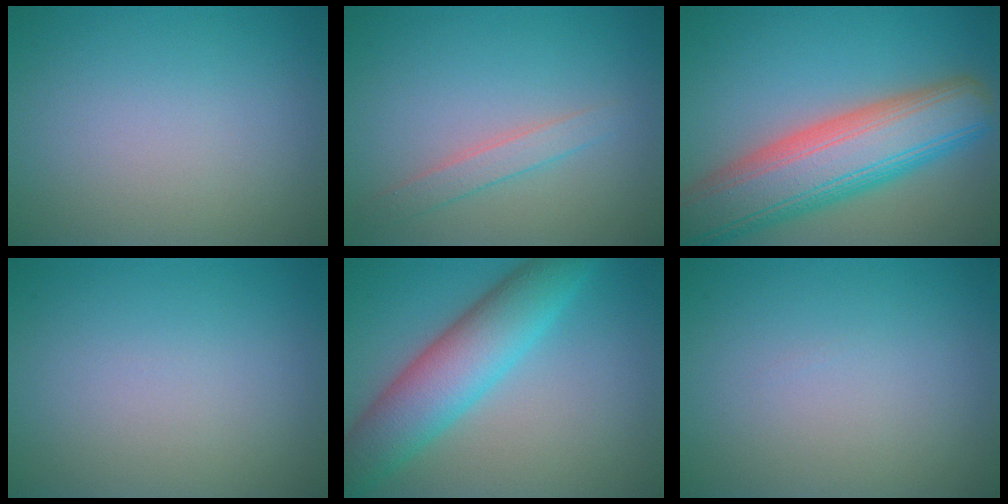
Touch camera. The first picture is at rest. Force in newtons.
{"total": 1.8, "press": 1.8, "slide": 0.1}
{"total": 11.0, "press": 10.9, "slide": 1.1}
{"total": 0.0}
{"total": 7.6, "press": 7.6, "slide": 0.2}
{"total": 0.0}